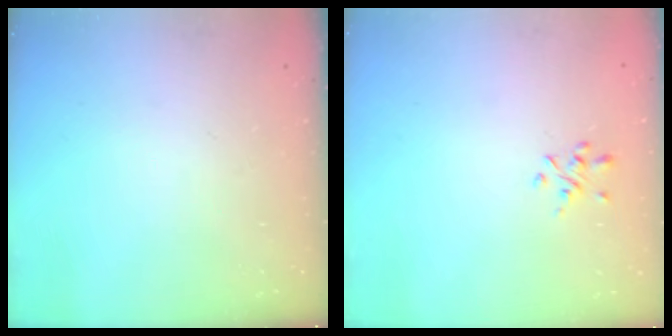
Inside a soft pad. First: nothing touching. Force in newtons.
{"total": 1.8, "press": 1.6, "slide": 0.7}